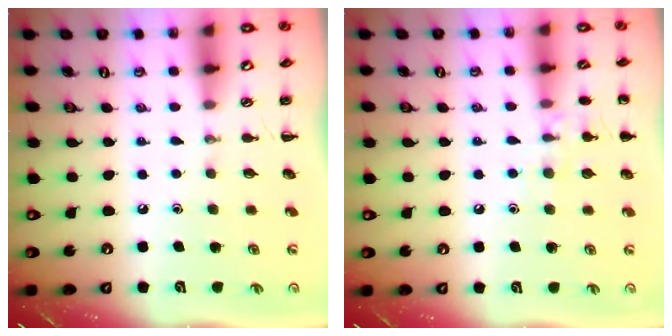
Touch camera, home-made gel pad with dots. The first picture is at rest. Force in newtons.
{"total": 9.2, "press": 8.9, "slide": 2.0}